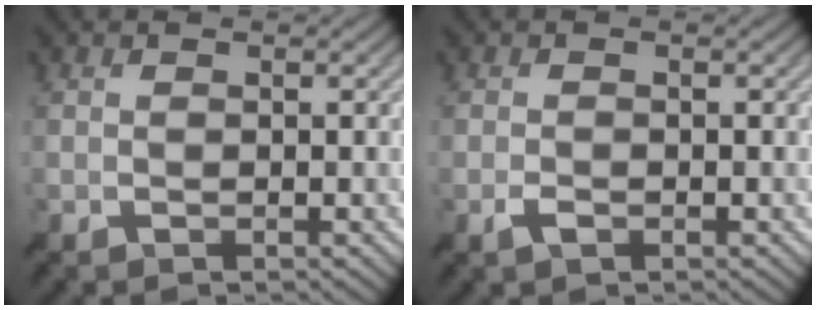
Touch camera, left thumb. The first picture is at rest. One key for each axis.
{"total": 0.9, "fx": -0.4, "fy": 0.4, "fz": 0.8, "tx": -0.019, "ty": 0.002, "tz": -0.009}